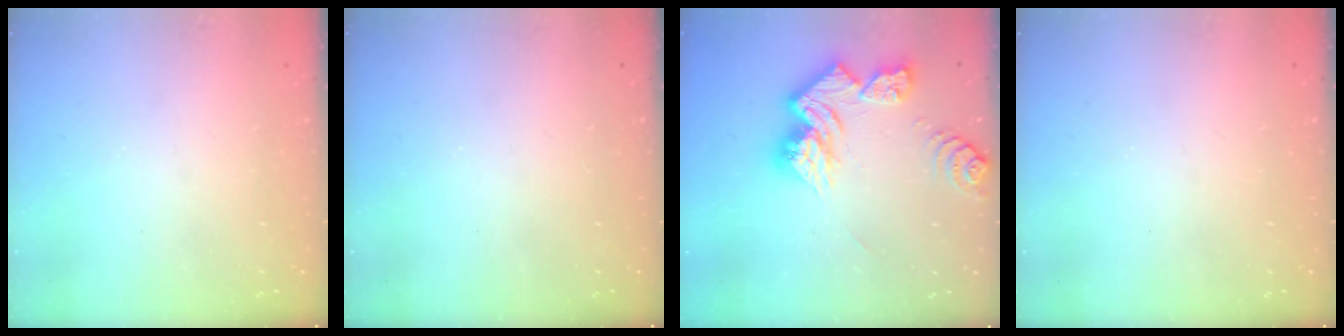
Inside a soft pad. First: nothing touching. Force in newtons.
{"total": 0.0}
{"total": 14.5, "press": 14.4, "slide": 1.5}
{"total": 0.0}